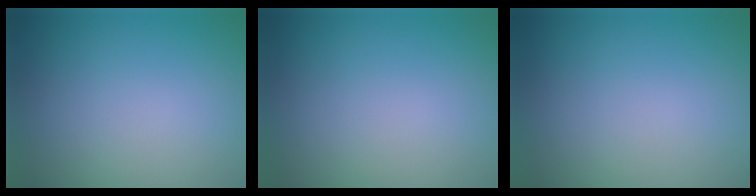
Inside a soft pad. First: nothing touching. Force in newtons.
{"total": 0.0}
{"total": 0.0}